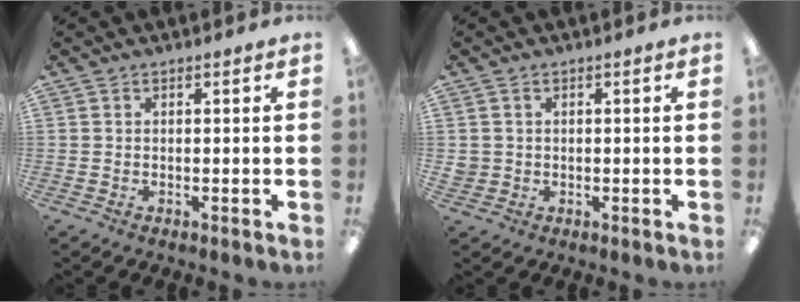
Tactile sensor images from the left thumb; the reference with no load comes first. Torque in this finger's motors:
{"motor_torque": [-0.01, 0.01, -0.11, 0.11, 0.00]}